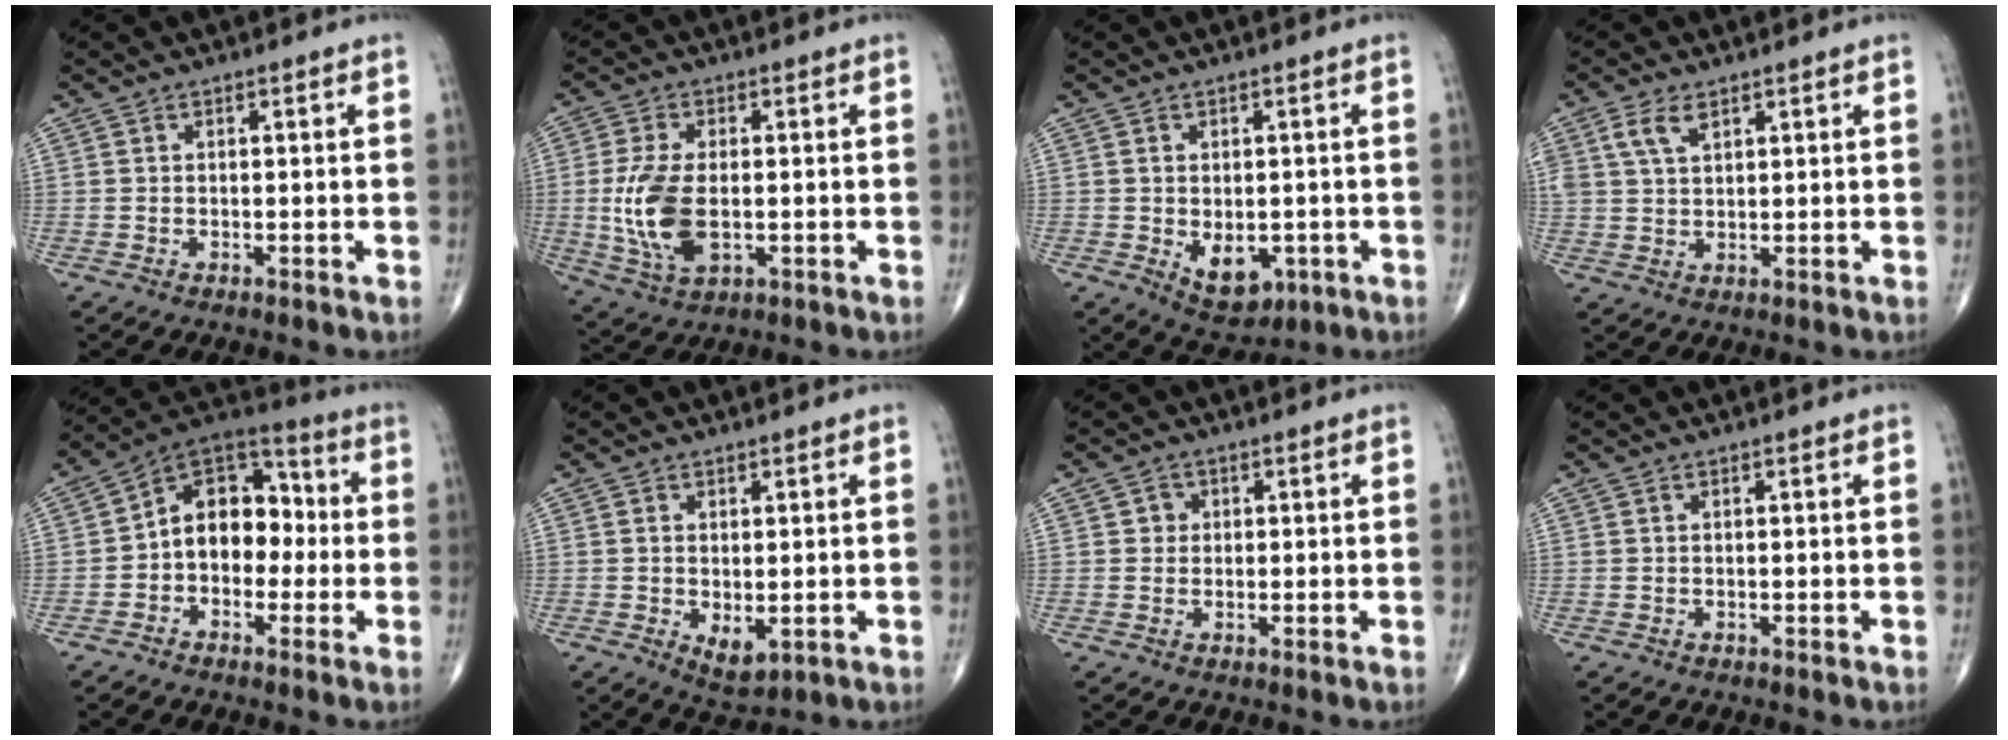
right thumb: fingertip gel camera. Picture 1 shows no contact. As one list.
[{"total": 11.0, "force": [-0.8, 5.8, 9.4], "torque": [-0.201, -0.009, -0.009]}, {"total": 7.5, "force": [-1.9, 4.8, 5.5], "torque": [-0.054, -0.004, -0.013]}, {"total": 4.6, "force": [2.4, 2.4, 3.1], "torque": [-0.060, -0.001, 0.051]}, {"total": 12.8, "force": [-0.8, 9.1, 9.0], "torque": [-0.097, 0.047, -0.032]}, {"total": 4.3, "force": [-0.7, 2.2, 3.6], "torque": [-0.048, -0.012, -0.002]}, {"total": 1.9, "force": [0.4, 1.8, 0.5], "torque": [0.005, 0.002, 0.002]}, {"total": 0.0}]